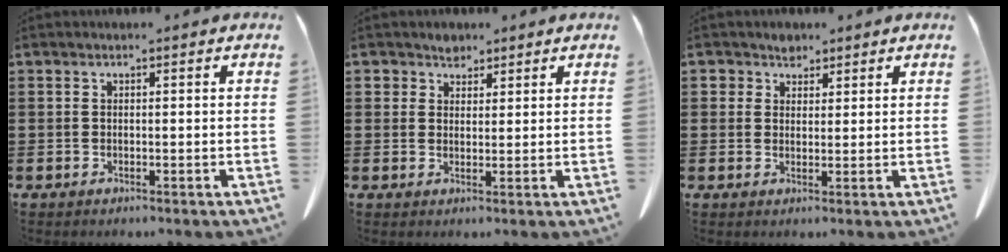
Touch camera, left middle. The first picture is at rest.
{"total": 2.7, "force": [2.1, 1.6, 0.4], "torque": [-0.008, 0.006, 0.038]}
{"total": 2.7, "force": [2.0, 1.8, 0.4], "torque": [-0.010, 0.008, 0.035]}